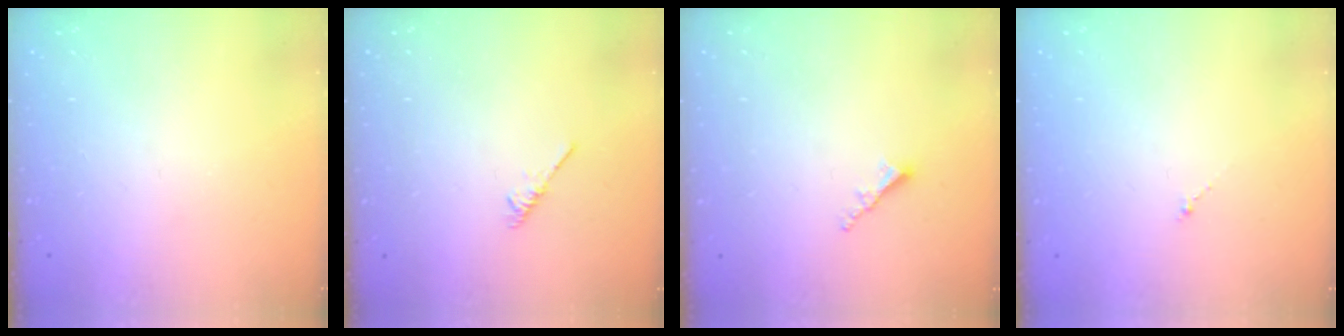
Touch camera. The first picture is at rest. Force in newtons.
{"total": 1.9, "press": 1.8, "slide": 0.5}
{"total": 2.0, "press": 2.0, "slide": 0.5}
{"total": 0.0}